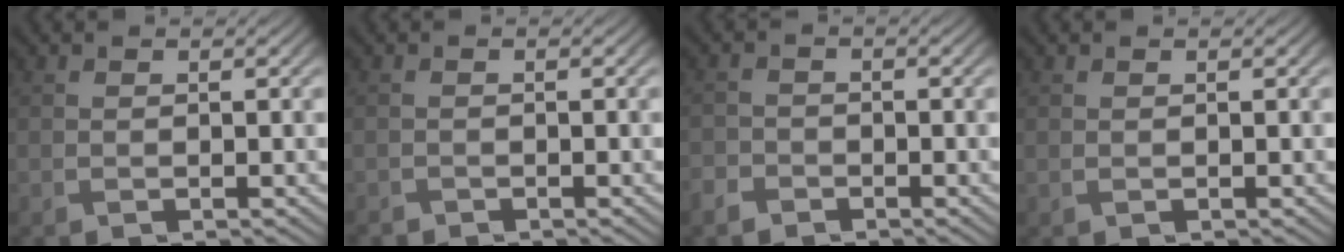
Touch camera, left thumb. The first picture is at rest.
{"total": 0.9, "force": [-0.9, 0.1, -0.2], "torque": [0.003, -0.006, -0.018]}
{"total": 2.5, "force": [-2.0, 1.4, 0.6], "torque": [-0.015, -0.004, -0.050]}
{"total": 0.0}